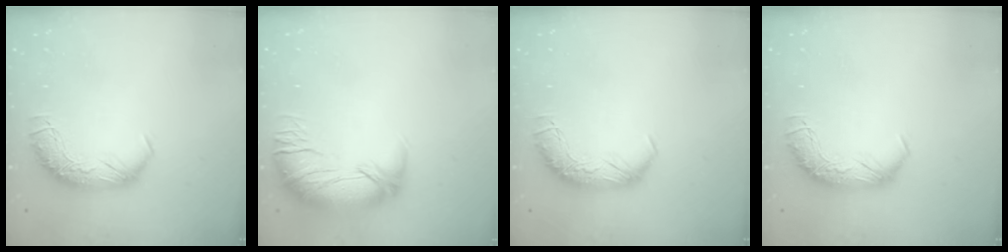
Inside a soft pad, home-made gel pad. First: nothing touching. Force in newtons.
{"total": 2.9, "press": 0.6, "slide": 2.9}
{"total": 0.0}
{"total": 0.0}